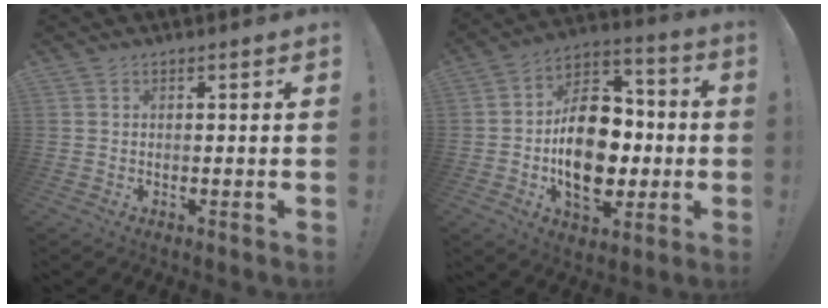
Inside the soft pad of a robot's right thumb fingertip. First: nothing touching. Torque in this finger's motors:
{"motor_torque": [2.67, 2.34, 0.22, -0.01, 0.26]}